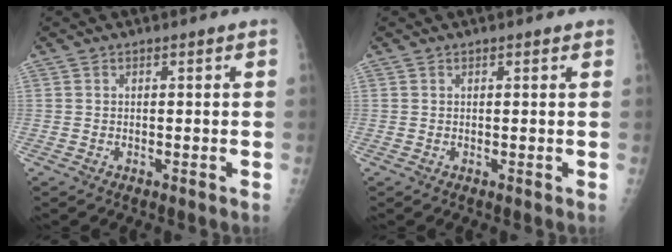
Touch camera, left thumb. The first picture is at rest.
{"total": 0.6, "force": [0.5, 0.2, 0.3], "torque": [-0.006, -0.001, 0.005]}